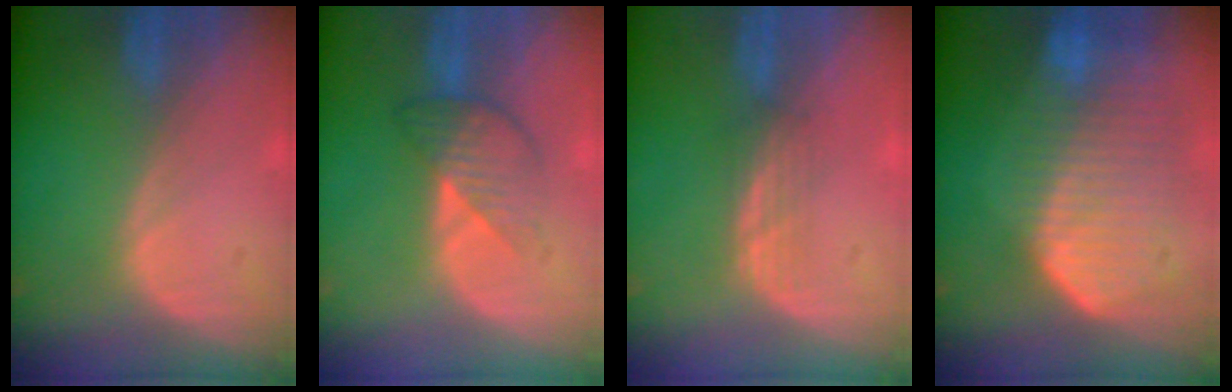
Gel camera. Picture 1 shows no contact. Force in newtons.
{"total": 4.6, "press": 4.6, "slide": 0.1}
{"total": 2.1, "press": 2.1, "slide": 0.2}
{"total": 10.6, "press": 9.2, "slide": 5.1}